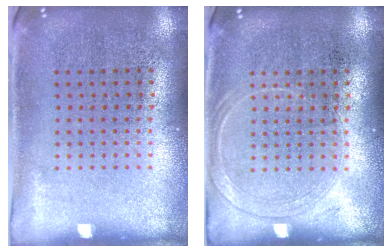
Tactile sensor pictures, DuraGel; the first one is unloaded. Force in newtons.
{"total": 1.2, "press": 1.2, "slide": 0.2}